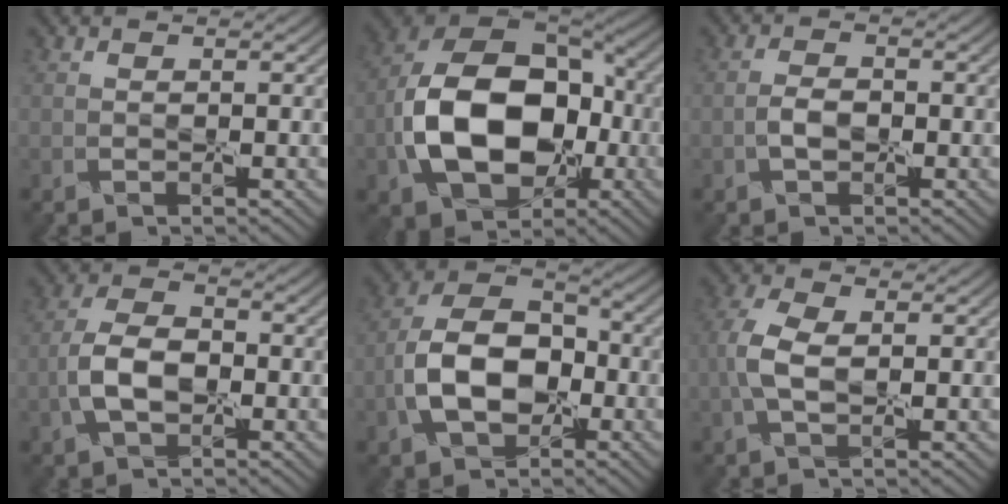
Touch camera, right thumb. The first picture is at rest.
{"total": 14.5, "force": [-2.3, 10.1, 10.2], "torque": [-0.191, -0.008, -0.049]}
{"total": 1.5, "force": [-0.8, 0.6, 1.1], "torque": [-0.019, 0.011, -0.023]}
{"total": 5.3, "force": [-1.7, 2.9, 4.0], "torque": [-0.088, 0.013, -0.043]}
{"total": 10.2, "force": [-3.0, 6.6, 7.2], "torque": [-0.142, 0.003, -0.066]}
{"total": 3.9, "force": [-0.3, 1.8, 3.4], "torque": [-0.088, 0.012, -0.012]}